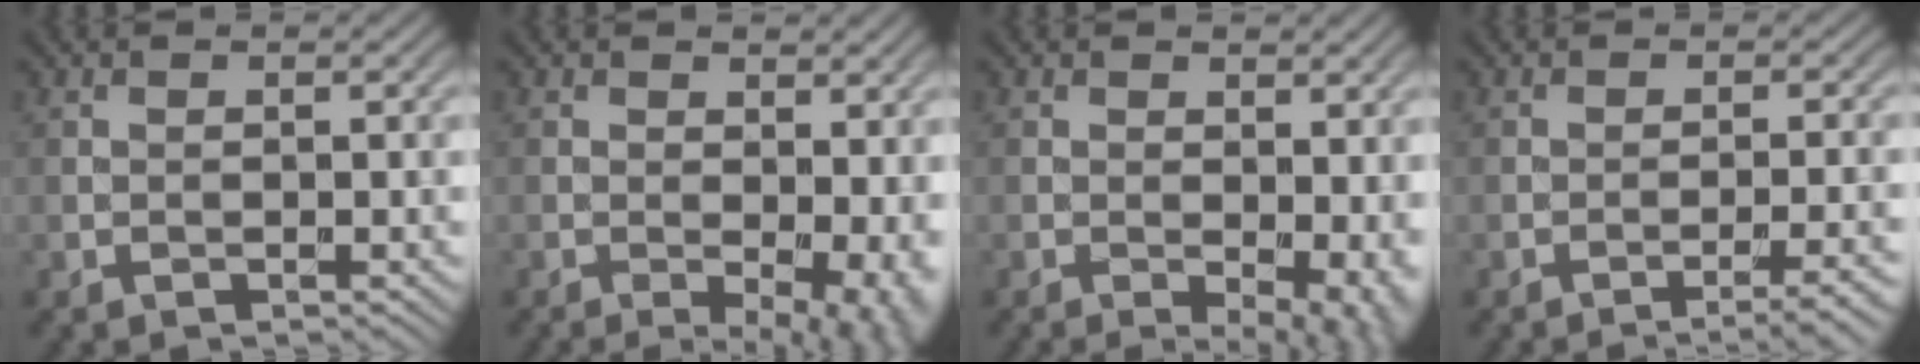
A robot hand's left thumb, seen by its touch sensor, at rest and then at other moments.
{"total": 7.7, "force": [-0.8, 3.5, 6.8], "torque": [-0.083, -0.008, -0.001]}
{"total": 6.4, "force": [-0.8, 3.0, 5.6], "torque": [-0.074, -0.010, -0.003]}
{"total": 3.6, "force": [-2.2, 0.4, 2.9], "torque": [-0.047, 0.012, -0.040]}